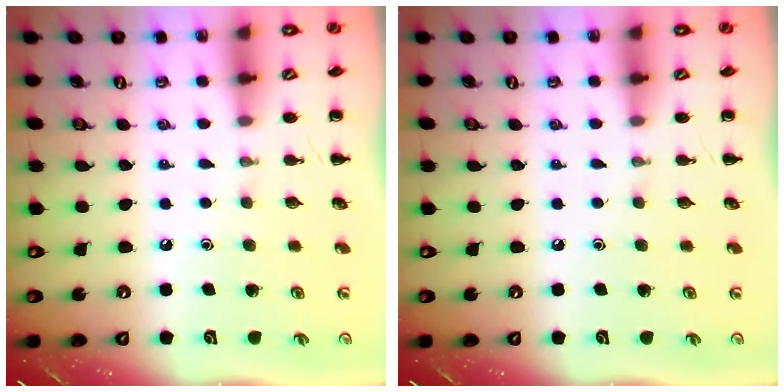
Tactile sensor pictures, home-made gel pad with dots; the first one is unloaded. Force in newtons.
{"total": 0.0}